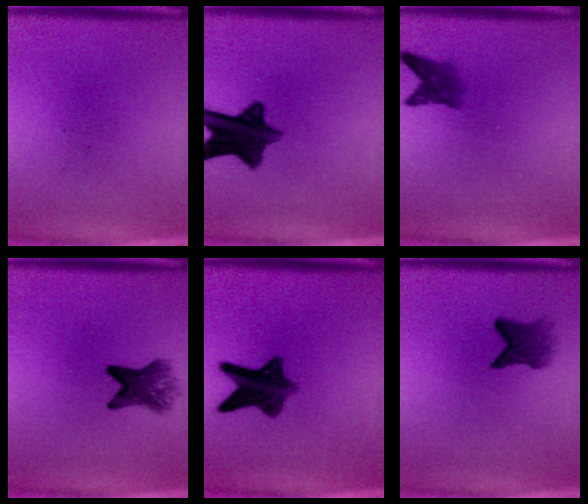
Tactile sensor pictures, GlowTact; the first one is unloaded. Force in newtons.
{"total": 10.8}
{"total": 2.9}
{"total": 5.0}
{"total": 9.2}
{"total": 3.7}